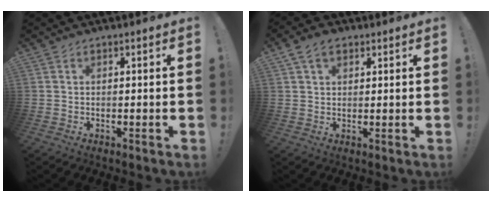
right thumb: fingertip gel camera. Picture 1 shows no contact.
{"total": 5.6, "force": [2.7, 3.8, 3.2], "torque": [-0.056, 0.000, 0.052]}